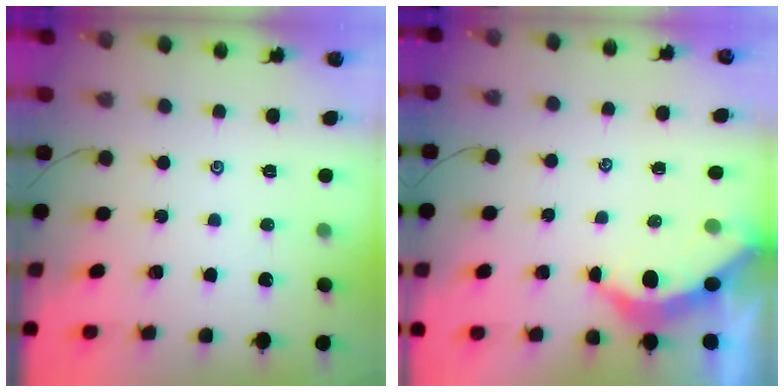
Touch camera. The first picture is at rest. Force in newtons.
{"total": 4.0, "press": 4.0, "slide": 0.5}